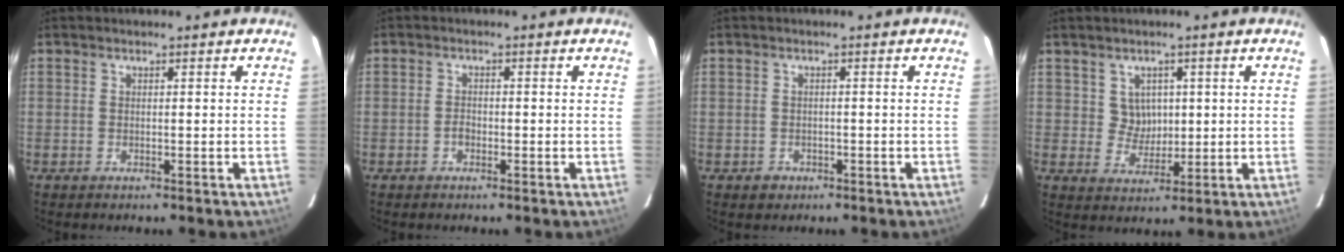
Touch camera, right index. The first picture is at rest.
{"total": 1.5, "force": [-0.8, 1.0, 0.8], "torque": [-0.014, 0.004, -0.015]}
{"total": 2.2, "force": [-1.1, 1.8, 0.4], "torque": [-0.010, 0.002, -0.013]}
{"total": 4.2, "force": [1.0, 4.0, 0.9], "torque": [-0.014, 0.008, 0.023]}